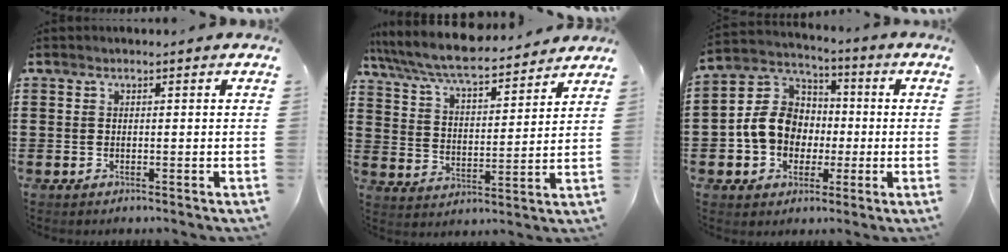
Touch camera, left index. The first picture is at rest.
{"total": 7.6, "force": [7.1, 0.7, 2.8], "torque": [-0.085, -0.040, 0.121]}
{"total": 9.5, "force": [-1.4, 8.4, 4.4], "torque": [-0.128, 0.020, -0.029]}